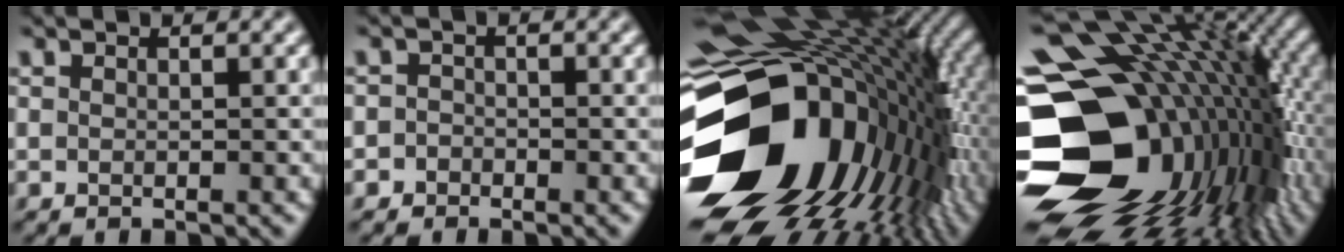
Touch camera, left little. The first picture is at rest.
{"total": 1.8, "force": [-0.9, 1.5, -0.1], "torque": [0.028, 0.011, -0.027]}
{"total": 19.5, "force": [-3.0, 13.7, 13.5], "torque": [-0.279, -0.032, -0.037]}
{"total": 20.8, "force": [-3.9, 15.0, 13.8], "torque": [-0.271, -0.017, -0.042]}